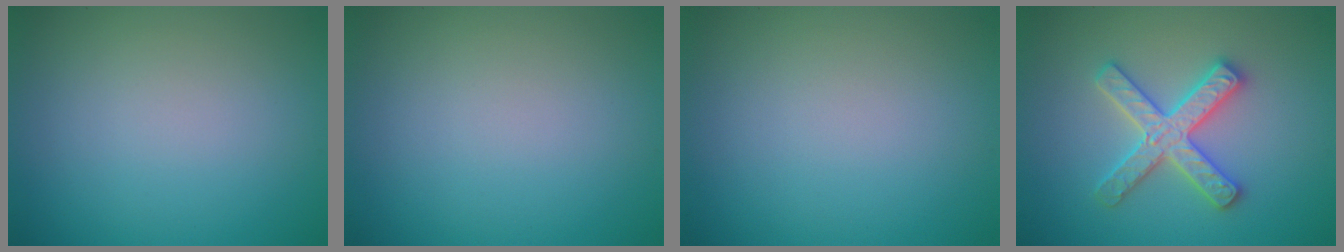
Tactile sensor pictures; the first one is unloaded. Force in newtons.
{"total": 0.0}
{"total": 0.0}
{"total": 3.7, "press": 3.6, "slide": 0.6}